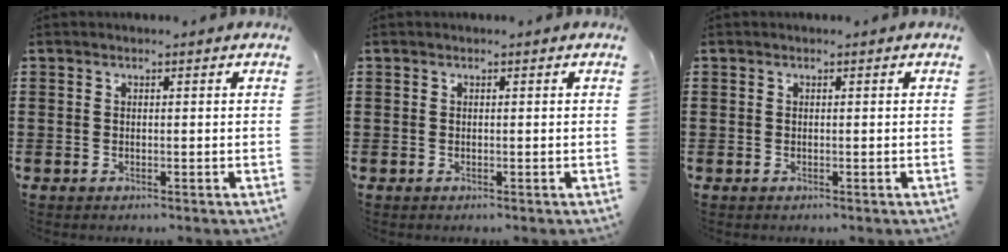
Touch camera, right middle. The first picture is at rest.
{"total": 0.0}
{"total": 0.0}